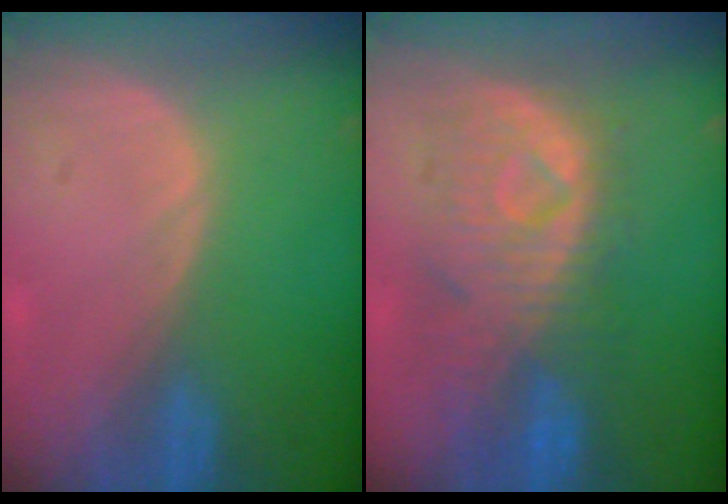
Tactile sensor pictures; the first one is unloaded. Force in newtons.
{"total": 9.8, "press": 9.1, "slide": 3.6}